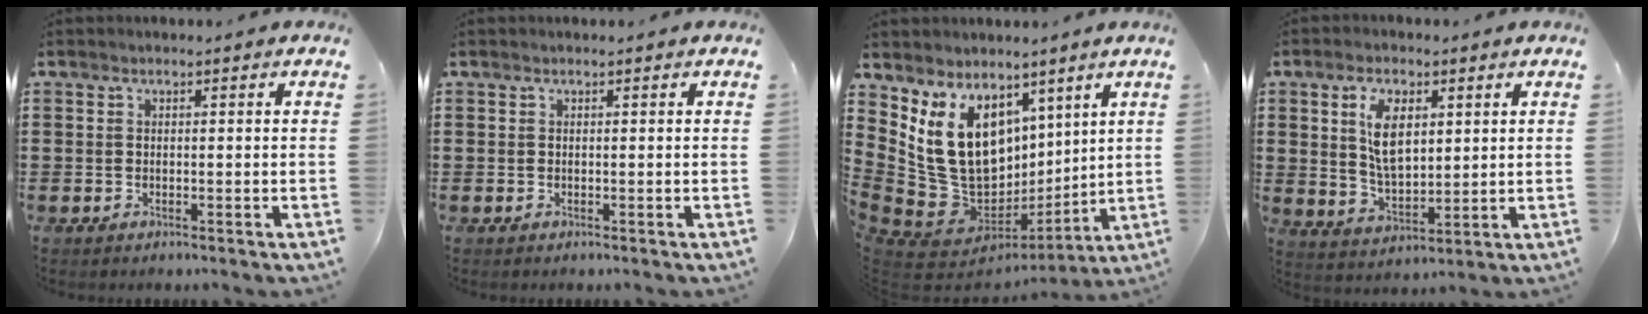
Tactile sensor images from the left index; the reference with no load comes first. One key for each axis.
{"total": 0.0}
{"total": 15.8, "fx": 4.2, "fy": 12.1, "fz": 9.2, "tx": -0.224, "ty": -0.041, "tz": 0.088}
{"total": 7.7, "fx": 2.7, "fy": 4.0, "fz": 6.0, "tx": -0.113, "ty": 0.006, "tz": 0.044}